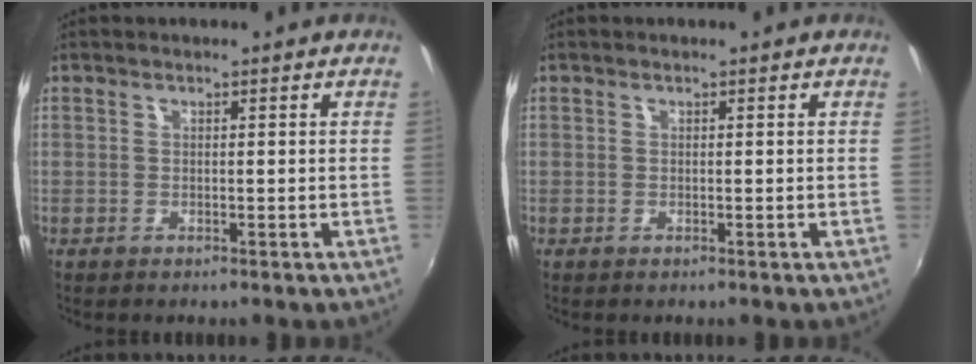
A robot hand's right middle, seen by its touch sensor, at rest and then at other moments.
{"total": 0.0}